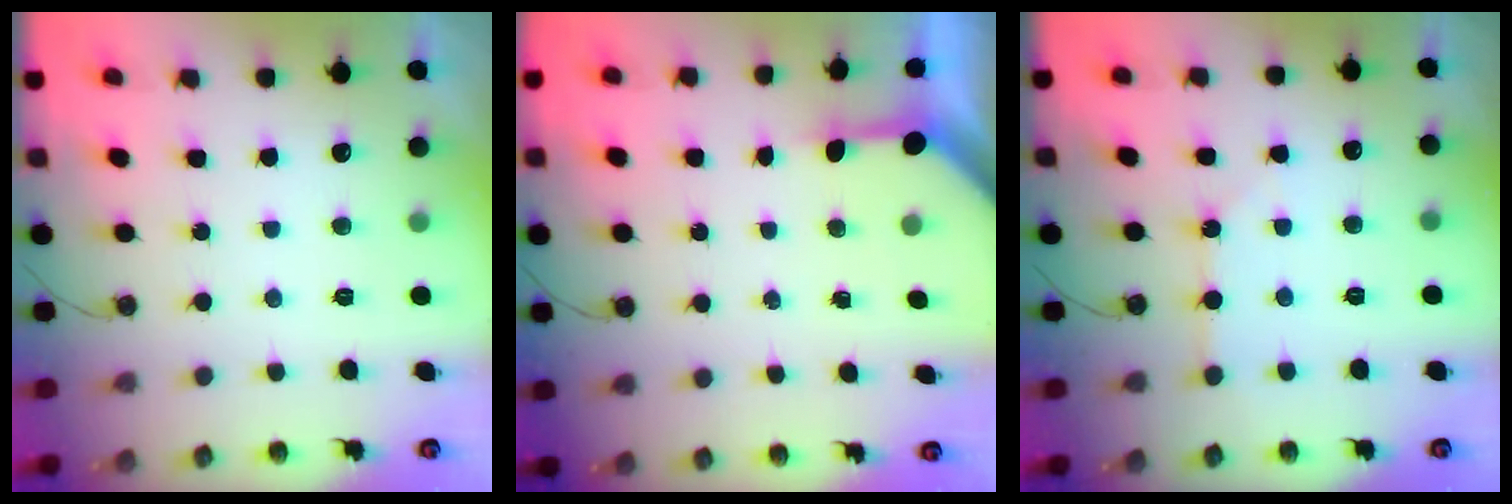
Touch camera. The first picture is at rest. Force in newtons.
{"total": 3.5, "press": 3.5, "slide": 0.4}
{"total": 3.5, "press": 3.4, "slide": 0.6}